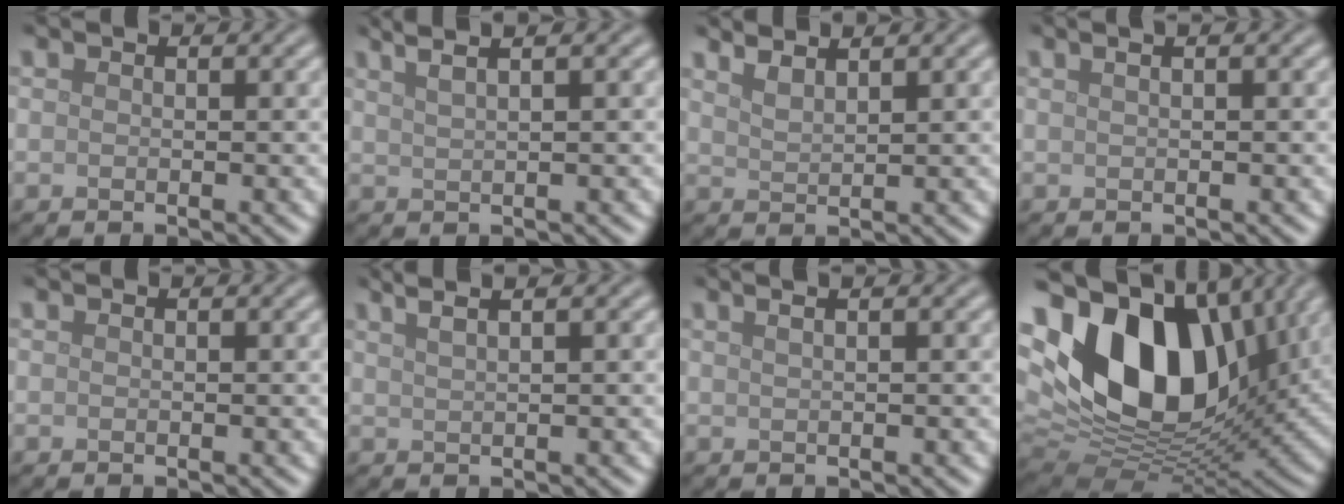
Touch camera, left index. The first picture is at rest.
{"total": 5.0, "force": [3.3, 2.1, 3.2], "torque": [-0.030, 0.036, 0.025]}
{"total": 2.4, "force": [2.0, 0.6, 1.0], "torque": [-0.009, 0.006, 0.029]}
{"total": 2.6, "force": [1.3, 1.3, 1.8], "torque": [-0.010, 0.016, -0.006]}
{"total": 0.0}
{"total": 4.6, "force": [2.9, 1.9, 2.9], "torque": [-0.024, 0.034, 0.018]}
{"total": 3.3, "force": [1.8, 1.7, 2.2], "torque": [-0.013, 0.024, -0.003]}
{"total": 17.2, "force": [5.3, 10.3, 12.7], "torque": [-0.233, 0.014, 0.087]}